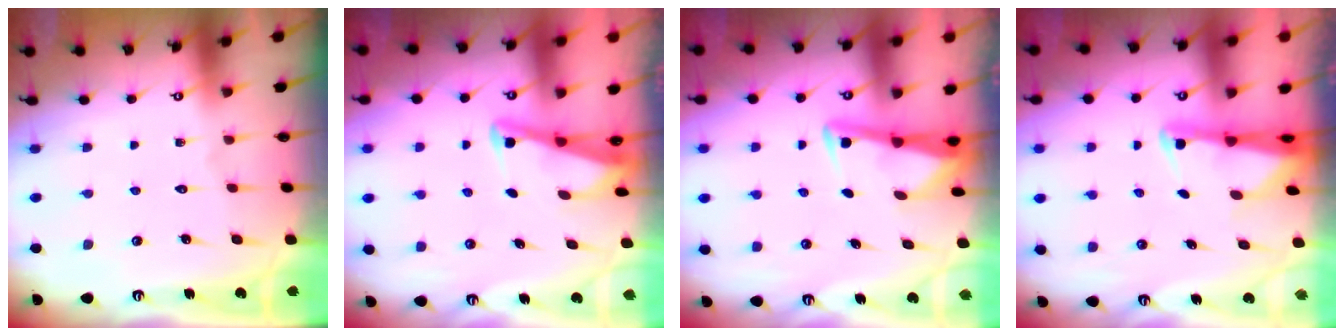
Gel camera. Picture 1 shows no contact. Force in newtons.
{"total": 2.7, "press": 2.7, "slide": 0.3}
{"total": 3.2, "press": 3.2, "slide": 0.3}
{"total": 2.6, "press": 2.6, "slide": 0.5}